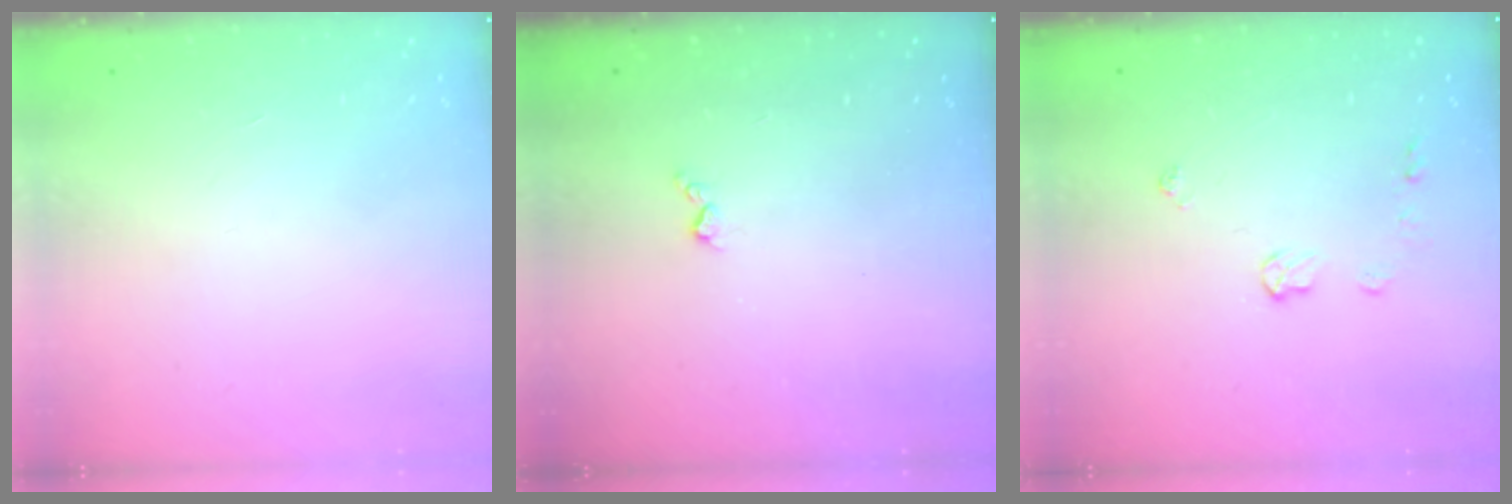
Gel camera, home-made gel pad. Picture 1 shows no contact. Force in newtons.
{"total": 2.8, "press": 2.8, "slide": 0.5}
{"total": 5.9, "press": 5.9, "slide": 0.4}